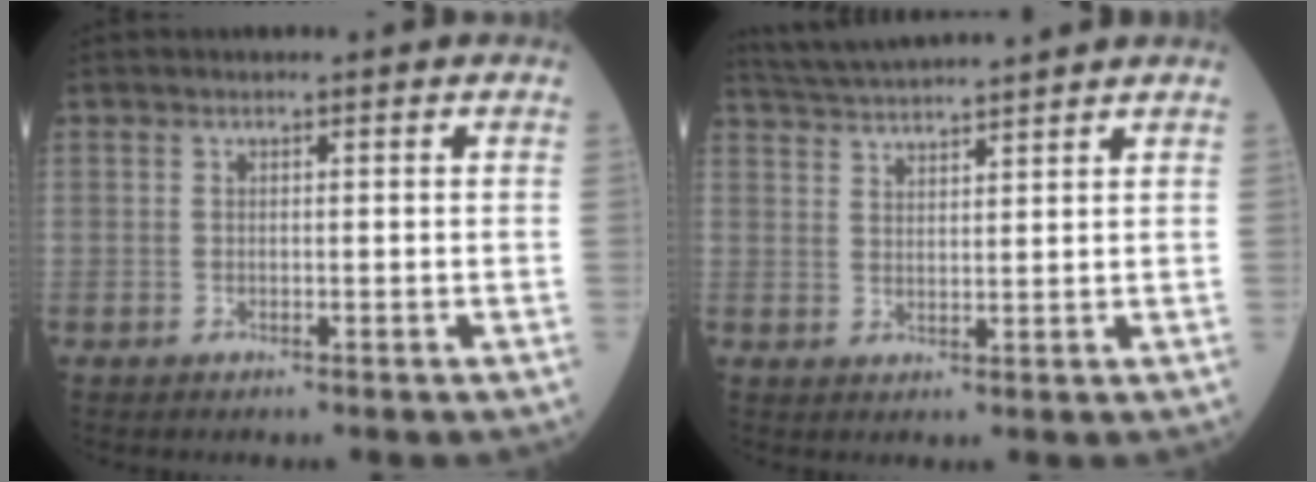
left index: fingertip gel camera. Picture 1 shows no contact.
{"total": 8.7, "force": [8.2, -1.4, 2.6], "torque": [-0.055, 0.024, 0.139]}